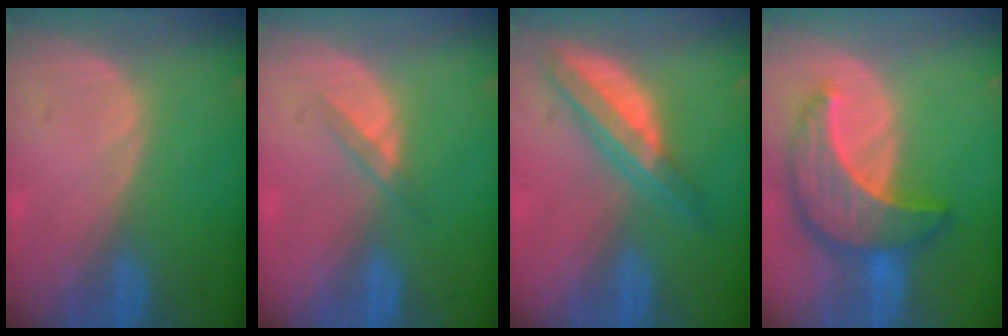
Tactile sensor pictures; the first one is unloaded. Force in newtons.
{"total": 2.3, "press": 2.0, "slide": 1.0}
{"total": 6.8, "press": 5.6, "slide": 3.8}
{"total": 9.9, "press": 9.9, "slide": 0.8}